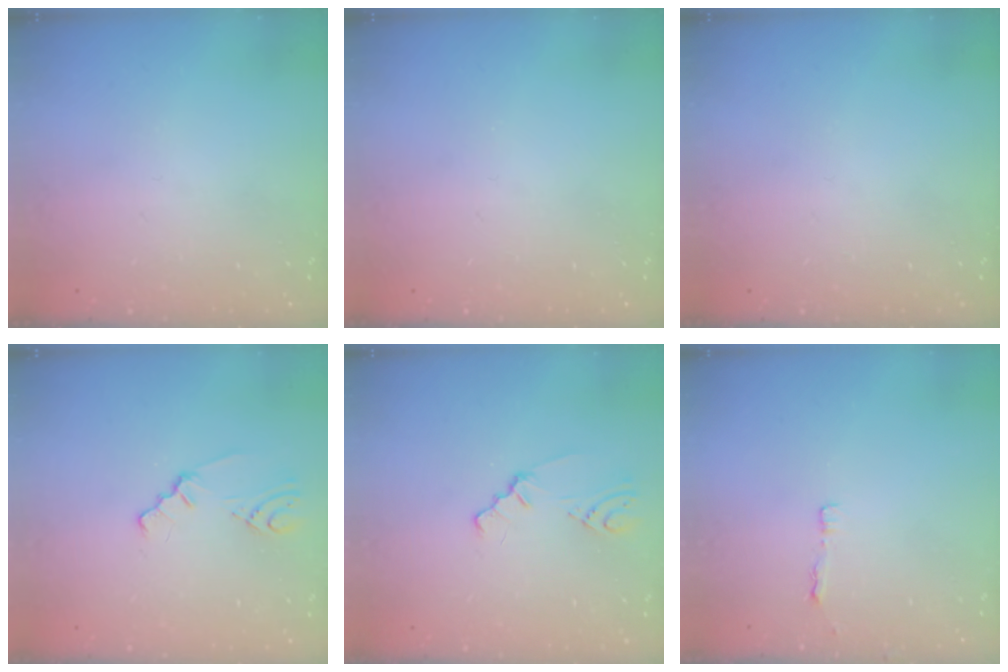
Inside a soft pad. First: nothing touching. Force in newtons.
{"total": 0.0}
{"total": 0.0}
{"total": 1.7, "press": 1.7, "slide": 0.4}
{"total": 1.4, "press": 1.4, "slide": 0.4}
{"total": 2.9, "press": 2.9, "slide": 0.4}